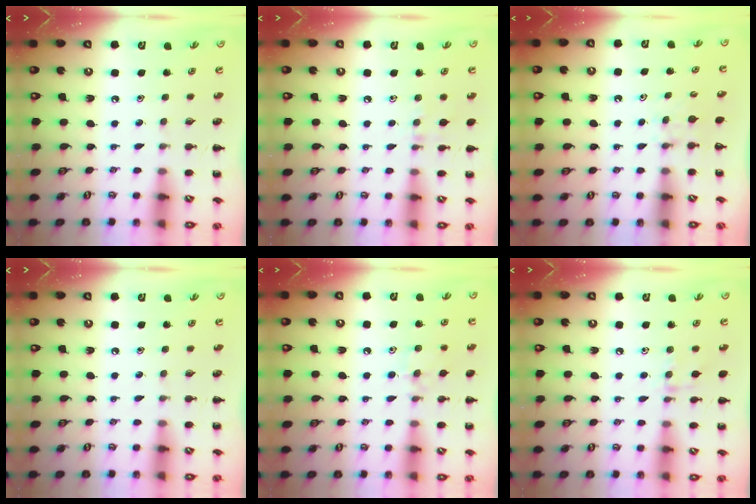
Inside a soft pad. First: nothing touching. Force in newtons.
{"total": 5.9, "press": 5.8, "slide": 1.2}
{"total": 3.7, "press": 3.5, "slide": 1.2}
{"total": 0.0}
{"total": 7.8, "press": 7.5, "slide": 2.0}
{"total": 7.4, "press": 7.3, "slide": 1.5}